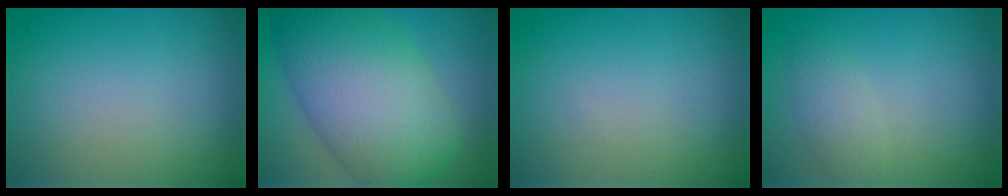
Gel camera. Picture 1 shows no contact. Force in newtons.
{"total": 12.1, "press": 12.1, "slide": 0.4}
{"total": 0.0}
{"total": 2.0, "press": 2.0, "slide": 0.0}